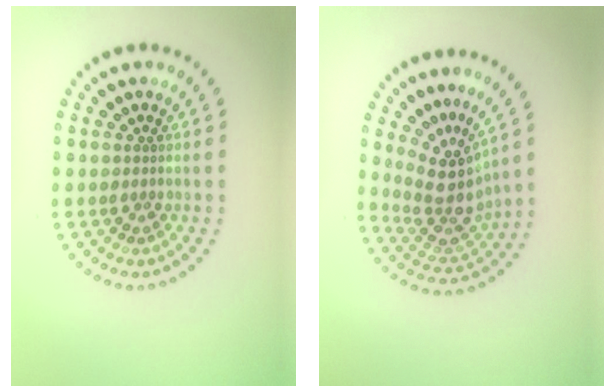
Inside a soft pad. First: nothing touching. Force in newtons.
{"total": 4.3, "press": 3.1, "slide": 3.0}